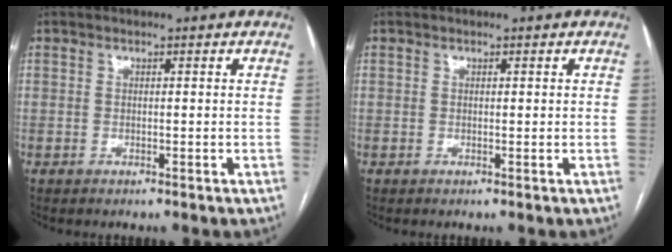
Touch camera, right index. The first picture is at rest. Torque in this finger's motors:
{"motor_torque": [-0.11, 0.05, 0.05, 0.01]}